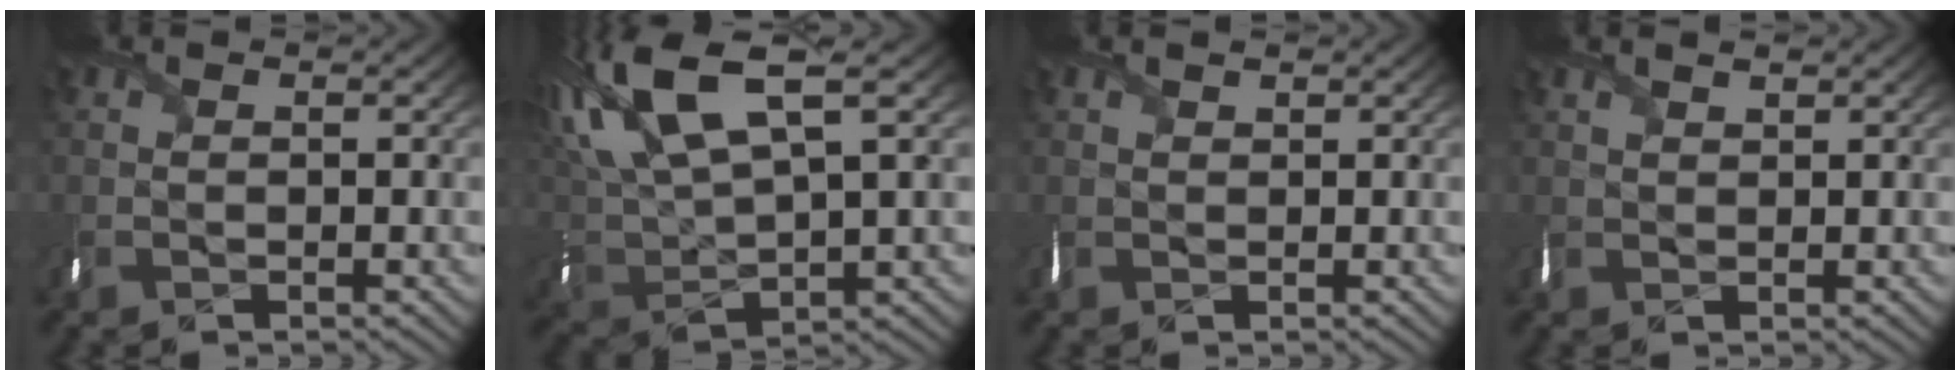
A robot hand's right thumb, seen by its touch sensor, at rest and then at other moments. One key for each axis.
{"total": 14.6, "fx": 6.8, "fy": 5.2, "fz": 11.7, "tx": -0.288, "ty": 0.023, "tz": 0.128}
{"total": 1.0, "fx": 0.8, "fy": 0.4, "fz": 0.5, "tx": -0.017, "ty": 0.004, "tz": 0.018}
{"total": 1.7, "fx": 1.3, "fy": 0.4, "fz": 0.9, "tx": -0.027, "ty": 0.006, "tz": 0.029}